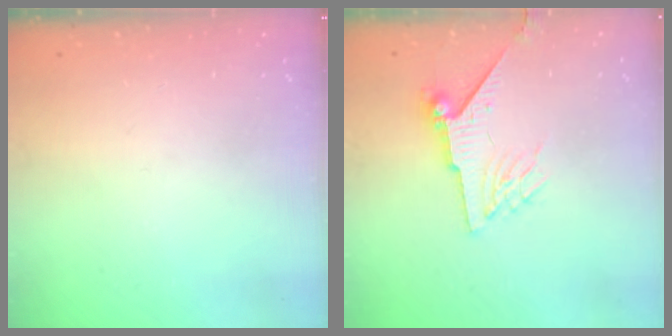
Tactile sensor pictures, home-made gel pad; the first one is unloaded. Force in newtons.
{"total": 9.1, "press": 9.1, "slide": 1.0}